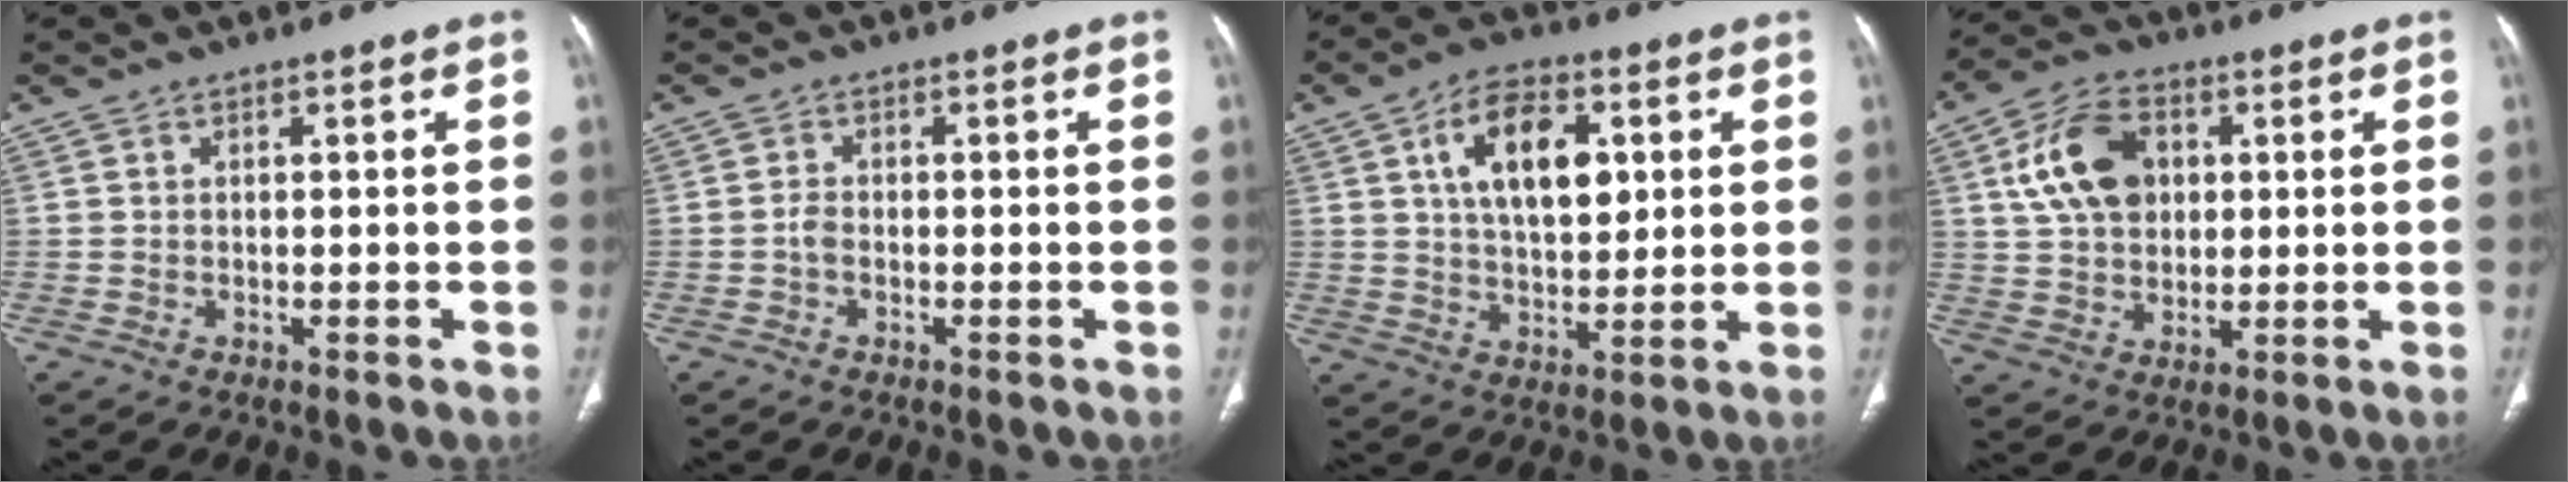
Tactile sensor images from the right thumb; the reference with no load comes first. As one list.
[{"total": 1.3, "force": [-0.5, 0.8, 0.9], "torque": [-0.019, 0.003, -0.013]}, {"total": 13.7, "force": [4.2, 7.7, 10.6], "torque": [-0.146, -0.011, 0.069]}, {"total": 12.5, "force": [3.2, 8.8, 8.3], "torque": [-0.128, 0.004, 0.056]}]